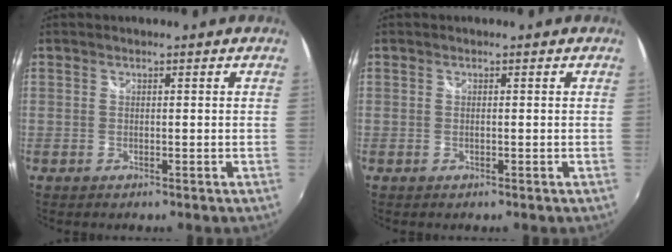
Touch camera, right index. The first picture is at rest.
{"total": 0.0}